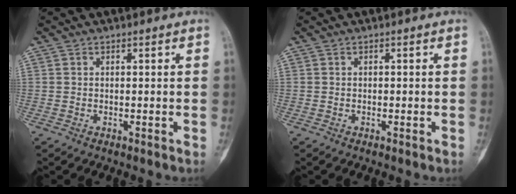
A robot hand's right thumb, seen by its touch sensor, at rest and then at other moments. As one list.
[{"total": 0.0}]